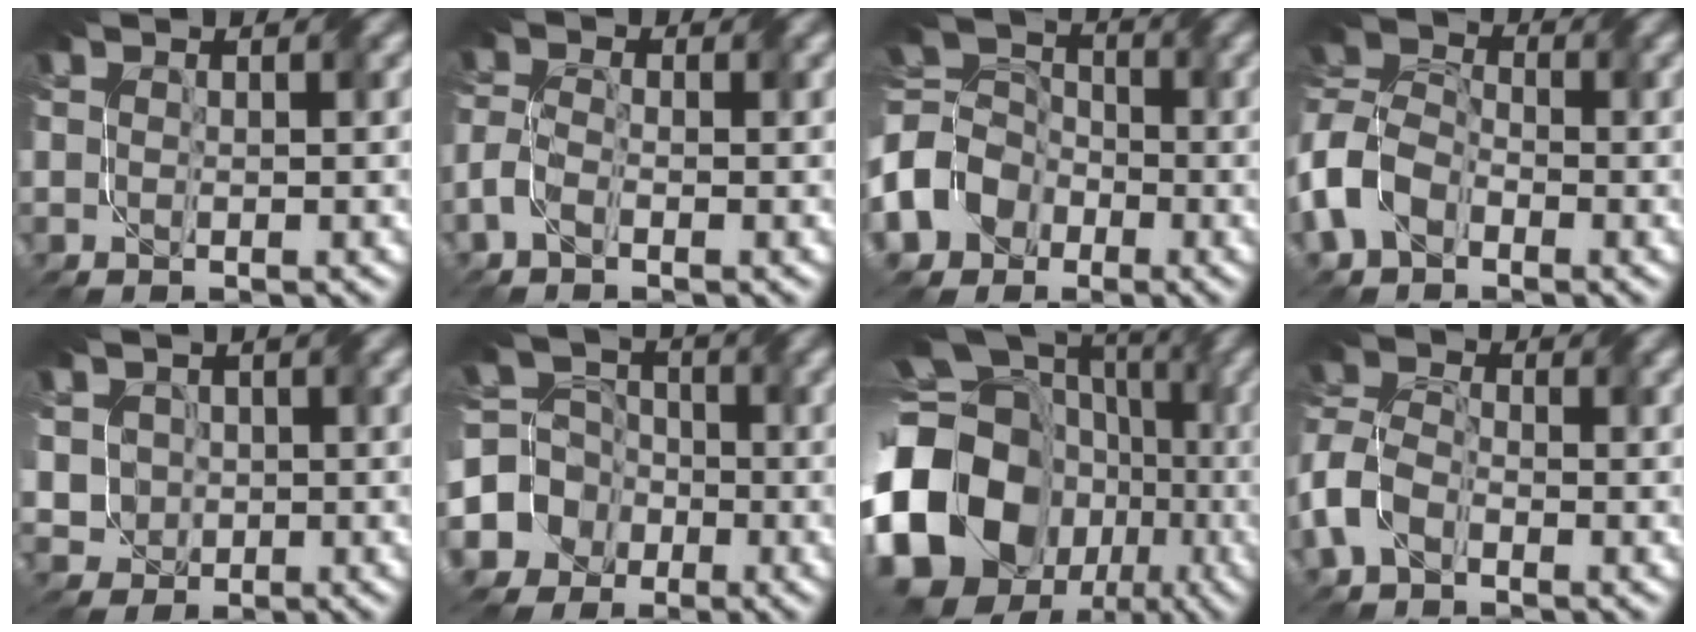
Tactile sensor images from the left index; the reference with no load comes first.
{"total": 2.1, "force": [-1.5, 0.6, 1.4], "torque": [-0.037, 0.007, -0.038]}
{"total": 6.0, "force": [-2.7, 4.9, 2.3], "torque": [-0.056, 0.018, -0.071]}
{"total": 5.9, "force": [-2.9, 3.8, 3.4], "torque": [-0.075, 0.012, -0.076]}
{"total": 3.0, "force": [0.2, 2.8, 0.9], "torque": [-0.025, 0.008, 0.007]}
{"total": 7.1, "force": [-3.0, 6.1, 1.7], "torque": [-0.046, 0.007, -0.079]}
{"total": 20.8, "force": [-4.3, 17.4, 10.5], "torque": [-0.215, -0.017, -0.107]}
{"total": 4.6, "force": [-2.5, 2.6, 2.9], "torque": [-0.068, 0.014, -0.063]}